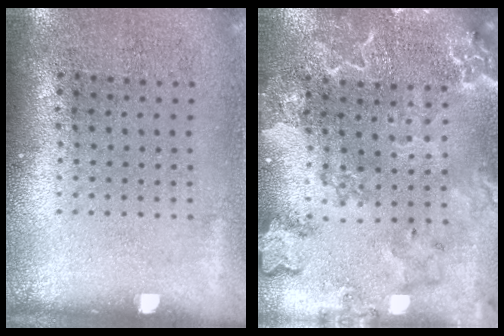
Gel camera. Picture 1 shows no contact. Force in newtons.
{"total": 2.6, "press": 2.4, "slide": 0.8}